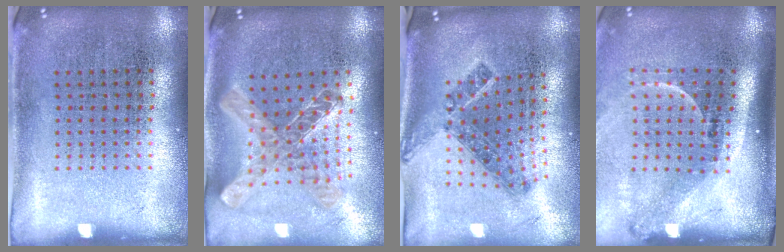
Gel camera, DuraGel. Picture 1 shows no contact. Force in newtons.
{"total": 1.2, "press": 1.1, "slide": 0.5}
{"total": 1.2, "press": 1.0, "slide": 0.8}
{"total": 2.2, "press": 1.6, "slide": 1.6}